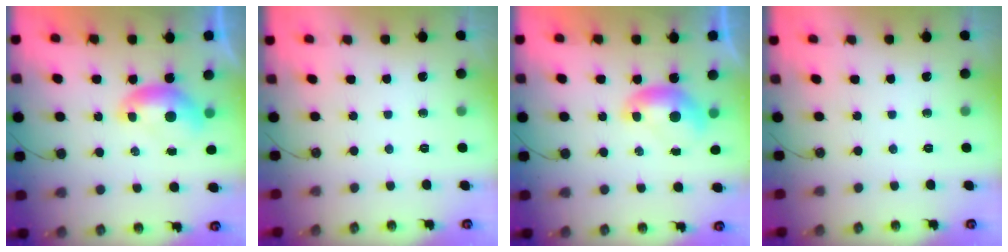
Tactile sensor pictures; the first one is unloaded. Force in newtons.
{"total": 0.0}
{"total": 0.0}
{"total": 0.0}